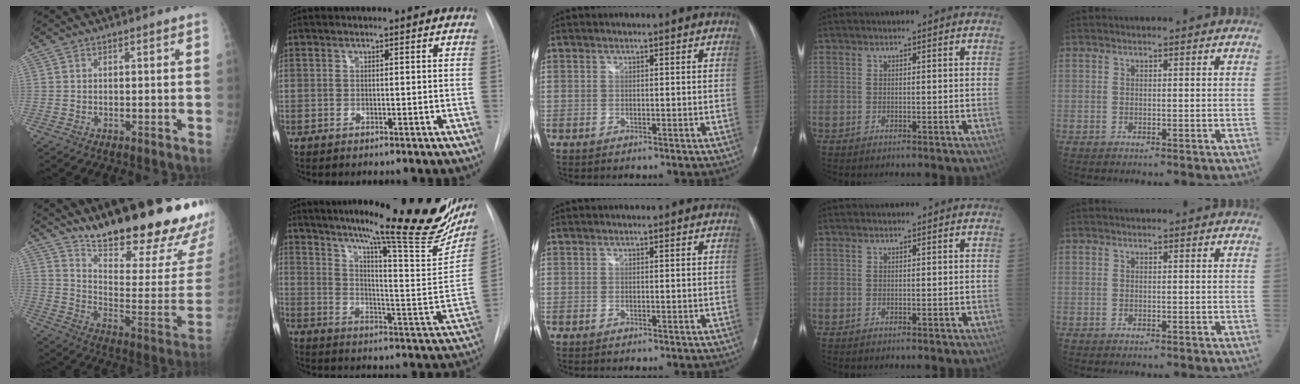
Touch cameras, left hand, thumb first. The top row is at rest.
{"thumb": {"total": 29.0, "force": [21.2, 6.6, 18.8], "torque": [-0.252, -0.115, 0.308]}, "index": {"total": 30.0, "force": [22.9, 3.3, 19.1], "torque": [-0.240, -0.060, 0.299]}}